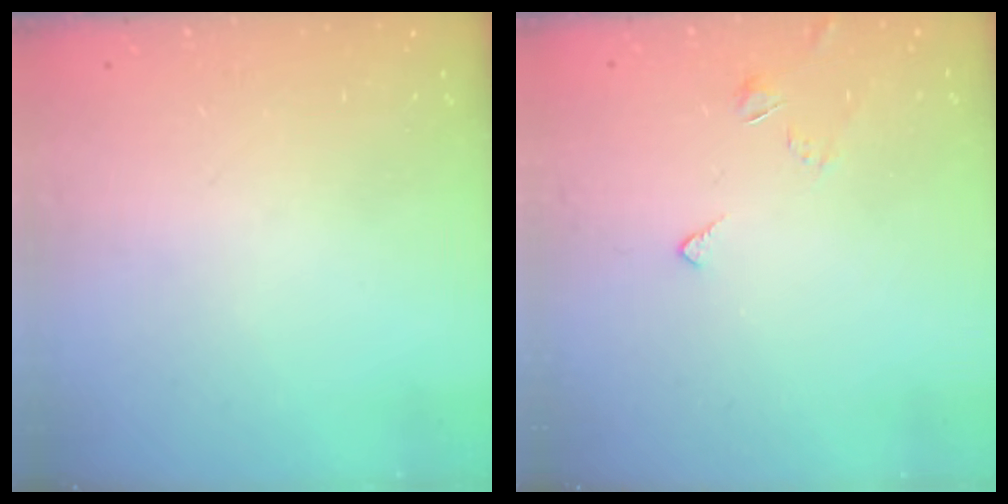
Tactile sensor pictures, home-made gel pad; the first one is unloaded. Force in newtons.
{"total": 2.9, "press": 2.8, "slide": 0.6}